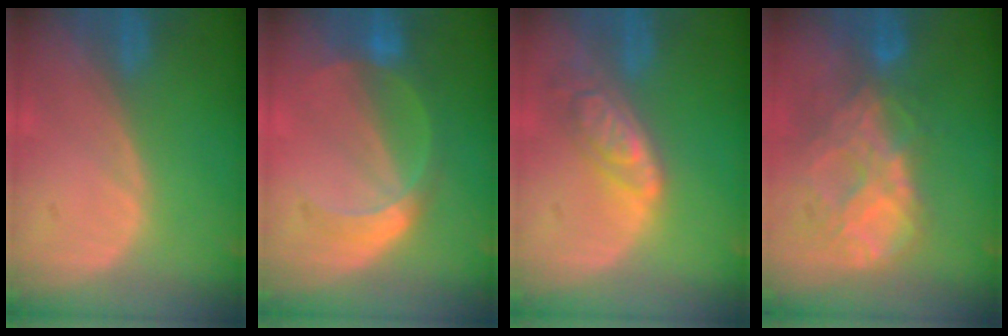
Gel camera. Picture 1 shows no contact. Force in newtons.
{"total": 5.9, "press": 5.2, "slide": 2.8}
{"total": 6.3, "press": 5.6, "slide": 3.0}
{"total": 8.8, "press": 7.6, "slide": 4.5}